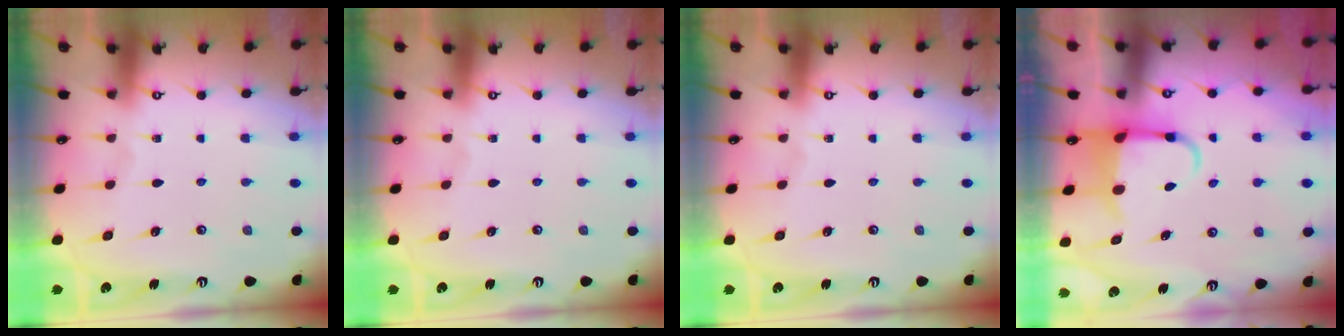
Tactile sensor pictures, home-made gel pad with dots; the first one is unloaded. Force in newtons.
{"total": 0.0}
{"total": 0.0}
{"total": 4.8, "press": 4.7, "slide": 1.2}